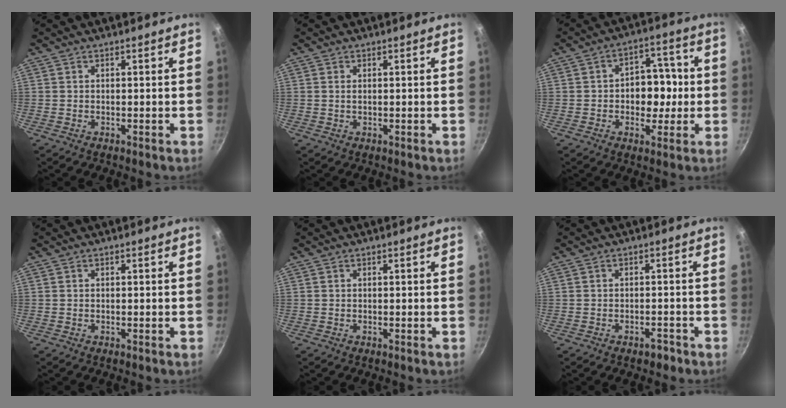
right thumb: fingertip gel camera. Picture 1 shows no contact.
{"total": 0.9, "force": [0.1, 0.5, 0.7], "torque": [-0.014, 0.001, 0.001]}
{"total": 9.7, "force": [-0.7, 7.2, 6.5], "torque": [-0.034, 0.018, -0.016]}
{"total": 0.0}
{"total": 0.0}
{"total": 2.1, "force": [-1.5, 1.1, 1.0], "torque": [-0.006, 0.020, -0.012]}